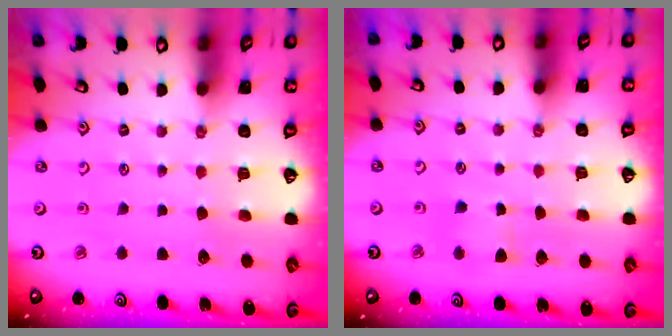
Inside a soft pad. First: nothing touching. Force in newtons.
{"total": 3.3, "press": 3.3, "slide": 0.6}